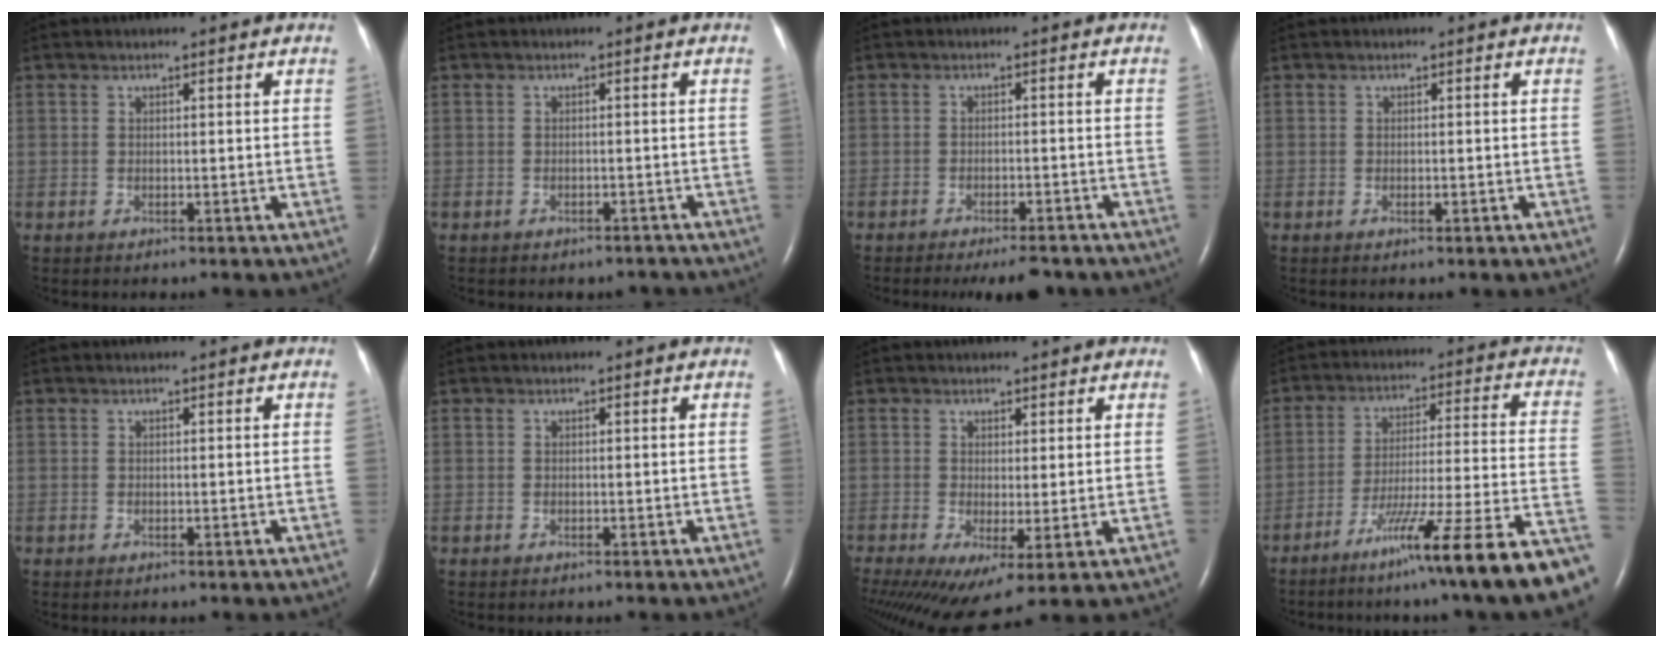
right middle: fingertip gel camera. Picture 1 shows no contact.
{"total": 3.3, "force": [-3.0, 1.3, 0.7], "torque": [-0.006, 0.001, -0.035]}
{"total": 6.2, "force": [-5.3, 1.4, 2.9], "torque": [-0.028, -0.005, -0.073]}
{"total": 0.6, "force": [-0.3, 0.0, 0.5], "torque": [-0.015, -0.001, 0.000]}
{"total": 0.0}
{"total": 0.0}
{"total": 9.5, "force": [-2.4, 2.8, 8.8], "torque": [-0.165, -0.009, -0.026]}
{"total": 21.0, "force": [-15.4, -1.7, 14.1], "torque": [-0.154, -0.013, -0.236]}